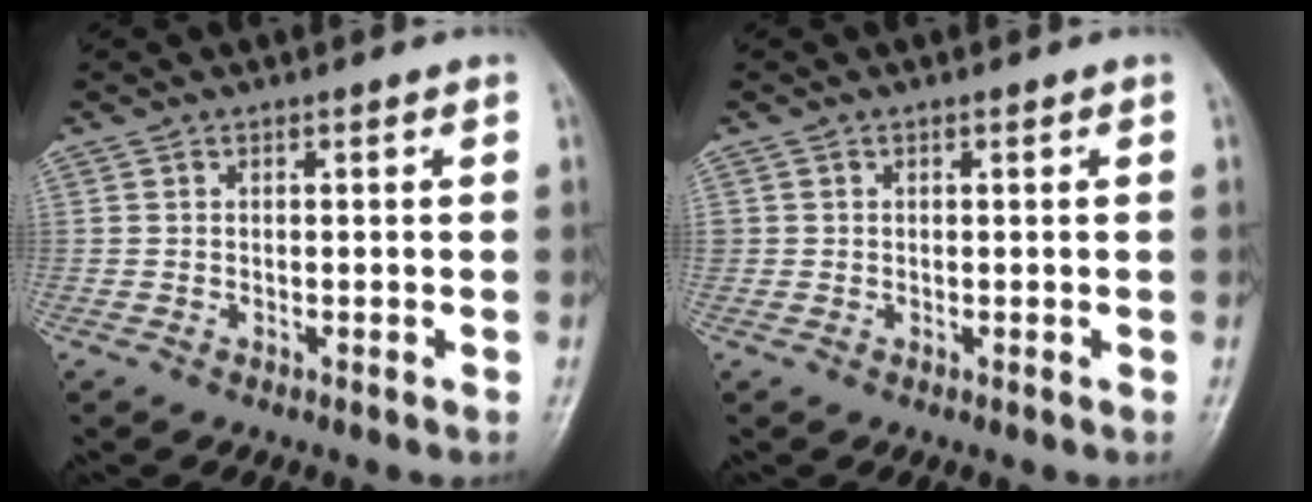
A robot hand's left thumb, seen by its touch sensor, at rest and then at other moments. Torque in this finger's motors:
{"motor_torque": [-0.01, 0.09, 0.07, 0.09, 0.00]}